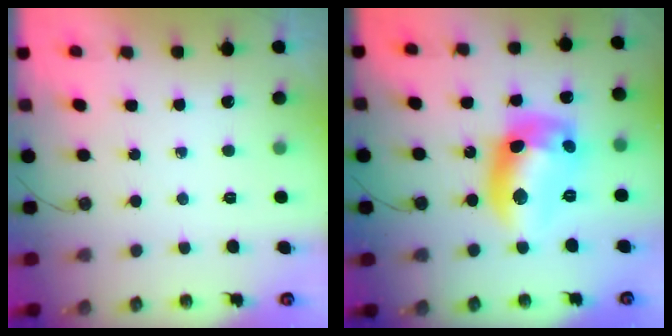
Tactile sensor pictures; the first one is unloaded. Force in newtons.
{"total": 17.5, "press": 17.5, "slide": 1.1}